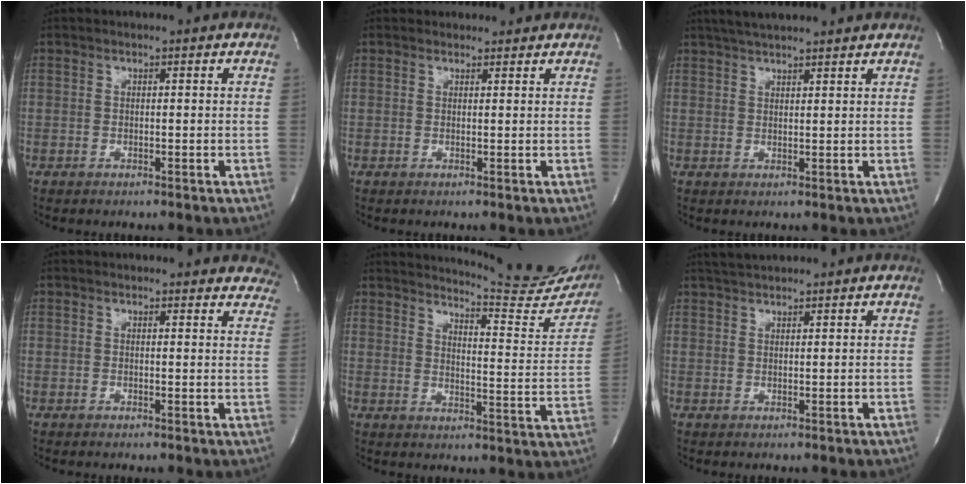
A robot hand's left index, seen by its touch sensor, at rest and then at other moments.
{"total": 2.2, "force": [2.0, 0.8, -0.3], "torque": [-0.004, 0.008, 0.023]}
{"total": 7.7, "force": [6.9, 0.4, 3.4], "torque": [-0.062, 0.029, 0.100]}
{"total": 15.4, "force": [14.5, 4.4, 3.1], "torque": [-0.022, -0.030, 0.140]}
{"total": 19.7, "force": [18.5, 1.6, 6.5], "torque": [-0.097, -0.103, 0.211]}
{"total": 3.9, "force": [3.7, 0.2, 1.2], "torque": [-0.025, 0.026, 0.067]}